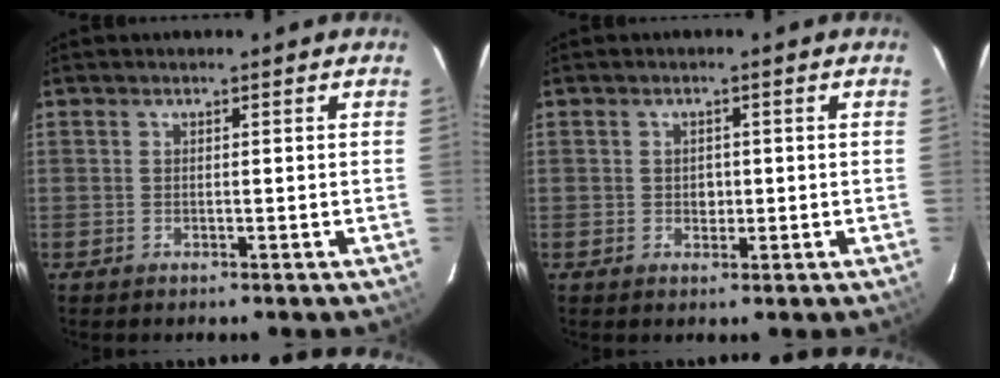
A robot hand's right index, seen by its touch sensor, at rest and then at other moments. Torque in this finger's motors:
{"motor_torque": [0.09, 0.05, 0.04, 0.02]}